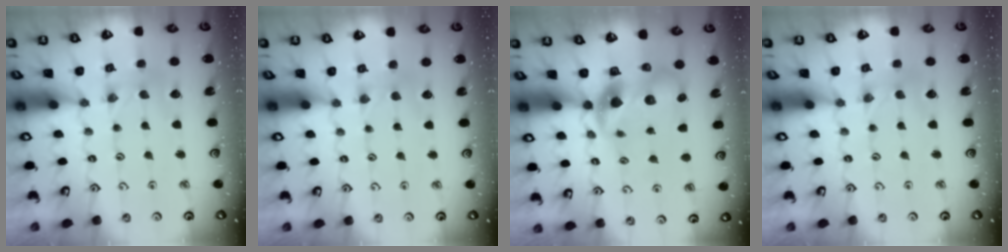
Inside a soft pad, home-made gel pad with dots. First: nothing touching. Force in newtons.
{"total": 2.2, "press": 2.2, "slide": 0.5}
{"total": 9.9, "press": 9.8, "slide": 1.5}
{"total": 0.0}